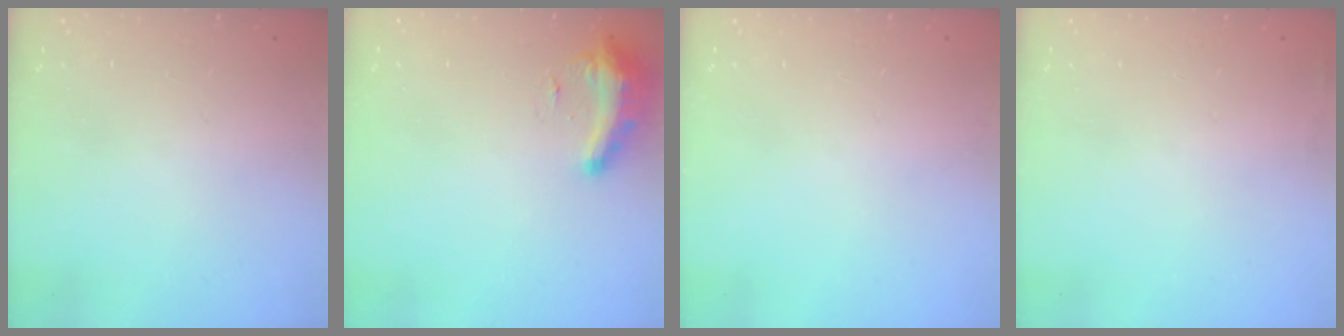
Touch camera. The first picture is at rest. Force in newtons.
{"total": 9.2, "press": 9.1, "slide": 0.5}
{"total": 0.0}
{"total": 2.9, "press": 2.4, "slide": 1.6}